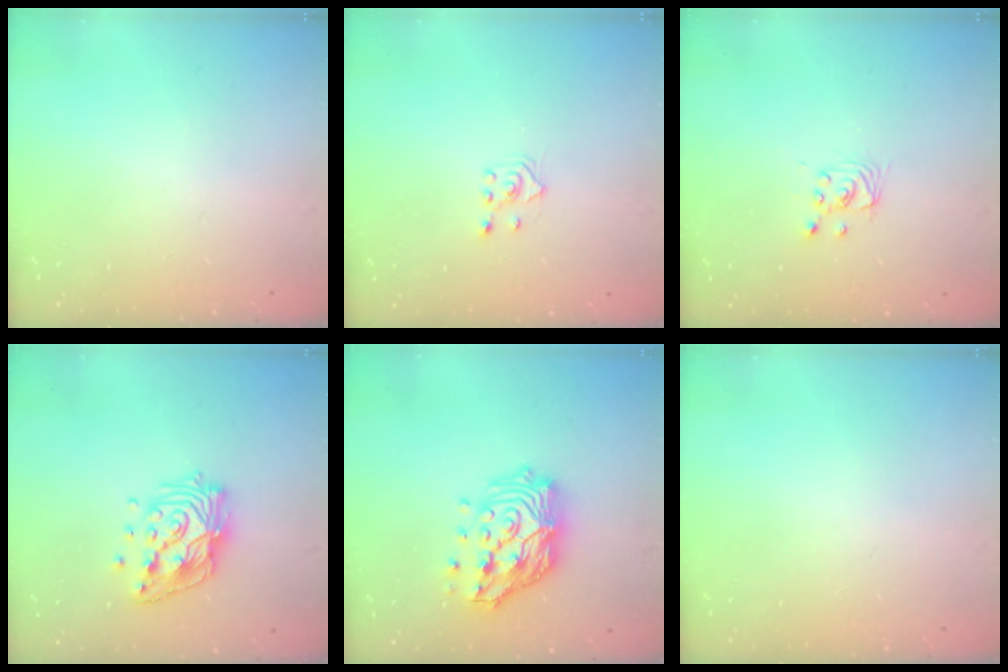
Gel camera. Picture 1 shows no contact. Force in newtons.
{"total": 3.2, "press": 3.1, "slide": 0.9}
{"total": 2.8, "press": 2.8, "slide": 0.2}
{"total": 15.9, "press": 15.8, "slide": 1.8}
{"total": 17.9, "press": 17.8, "slide": 1.7}
{"total": 0.0}